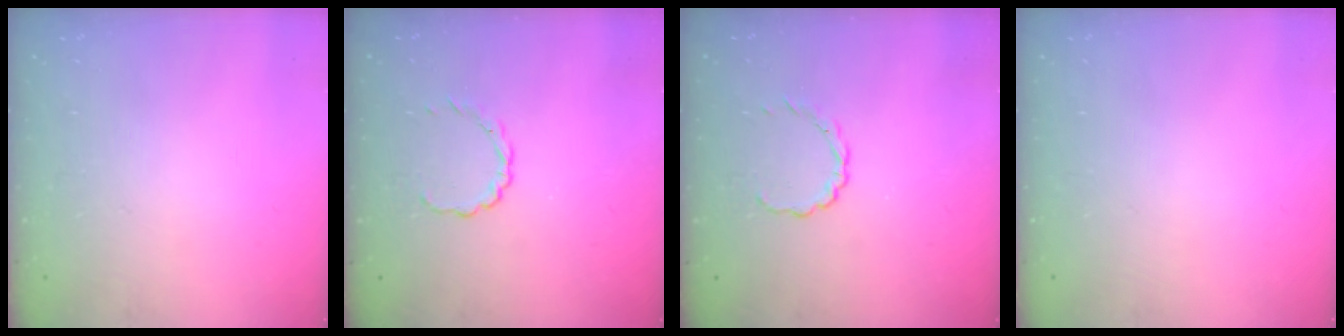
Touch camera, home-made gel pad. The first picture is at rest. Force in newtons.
{"total": 2.8, "press": 2.7, "slide": 0.9}
{"total": 2.8, "press": 2.7, "slide": 0.9}
{"total": 0.0}